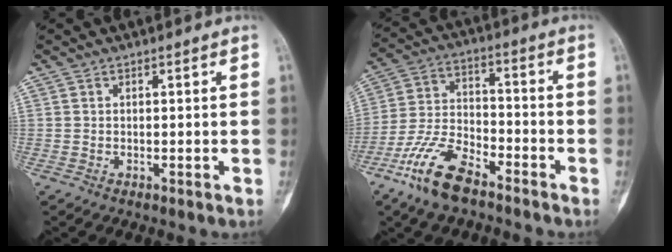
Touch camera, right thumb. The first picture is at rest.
{"total": 12.5, "force": [-8.5, 5.0, 7.7], "torque": [-0.163, 0.043, -0.172]}